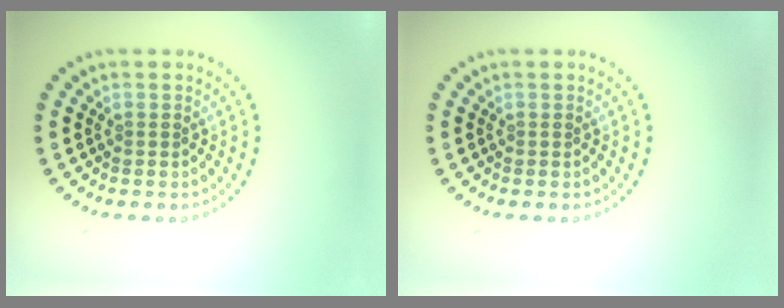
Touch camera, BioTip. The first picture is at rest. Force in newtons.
{"total": 0.0}